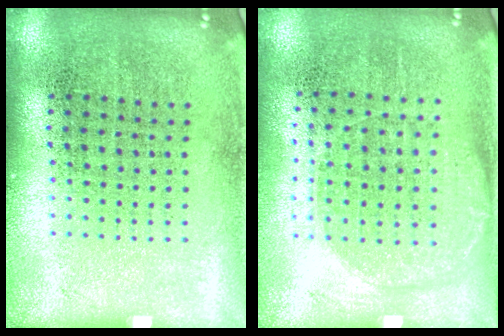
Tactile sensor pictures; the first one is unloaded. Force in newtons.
{"total": 1.3, "press": 1.1, "slide": 0.6}